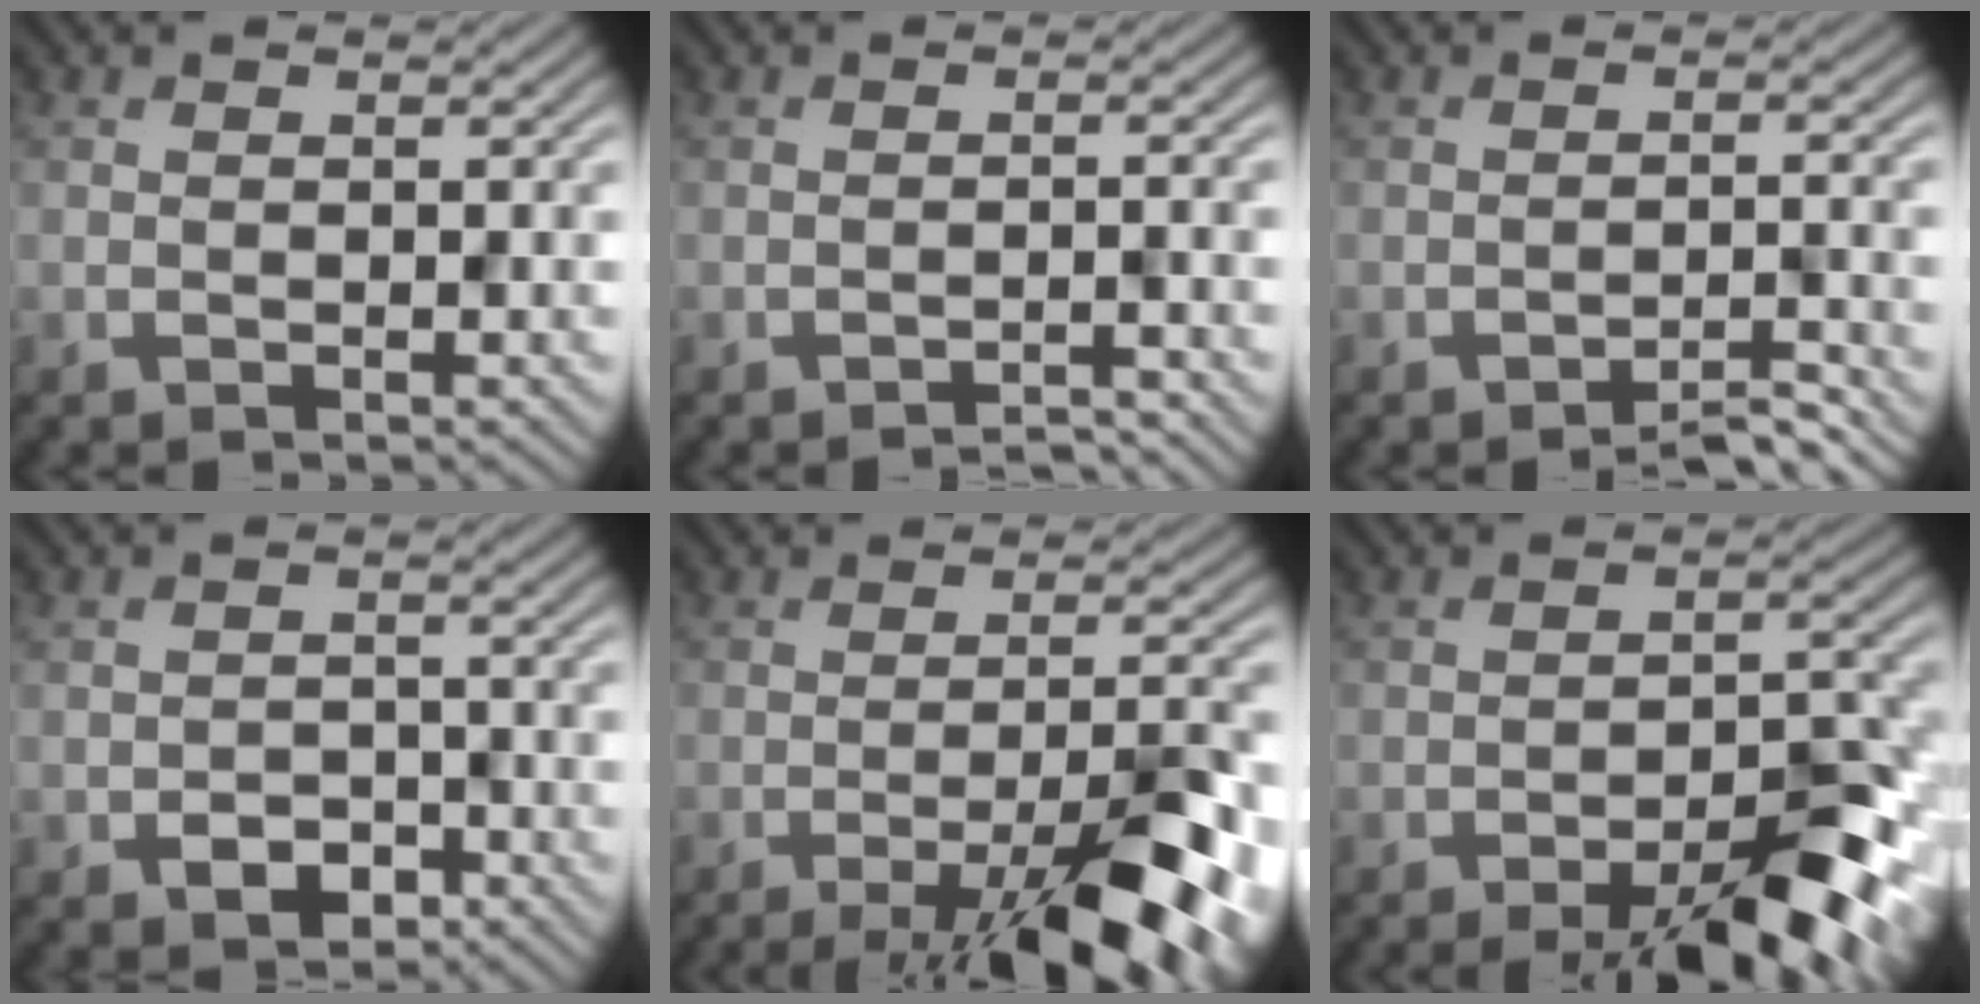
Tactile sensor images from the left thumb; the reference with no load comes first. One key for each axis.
{"total": 1.5, "fx": -1.4, "fy": -0.4, "fz": 0.3, "tx": -0.004, "ty": 0.008, "tz": -0.026}
{"total": 2.4, "fx": -2.2, "fy": -0.2, "fz": 1.1, "tx": -0.016, "ty": 0.010, "tz": -0.038}
{"total": 3.0, "fx": -1.8, "fy": 2.0, "fz": 1.4, "tx": -0.024, "ty": -0.002, "tz": -0.032}
{"total": 11.9, "fx": -6.8, "fy": 1.9, "fz": 9.6, "tx": -0.141, "ty": 0.008, "tz": -0.097}
{"total": 9.9, "fx": -6.4, "fy": 2.9, "fz": 6.9, "tx": -0.093, "ty": 0.010, "tz": -0.094}